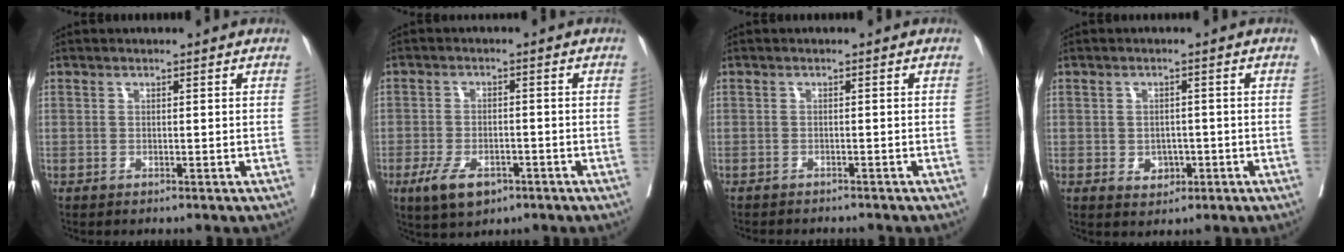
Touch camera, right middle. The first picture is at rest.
{"total": 6.3, "force": [-3.6, 3.0, 4.2], "torque": [-0.086, -0.007, -0.055]}
{"total": 5.3, "force": [-5.0, 1.0, 1.7], "torque": [-0.024, -0.008, -0.064]}
{"total": 2.9, "force": [-0.8, 2.2, 1.6], "torque": [-0.023, 0.001, -0.003]}